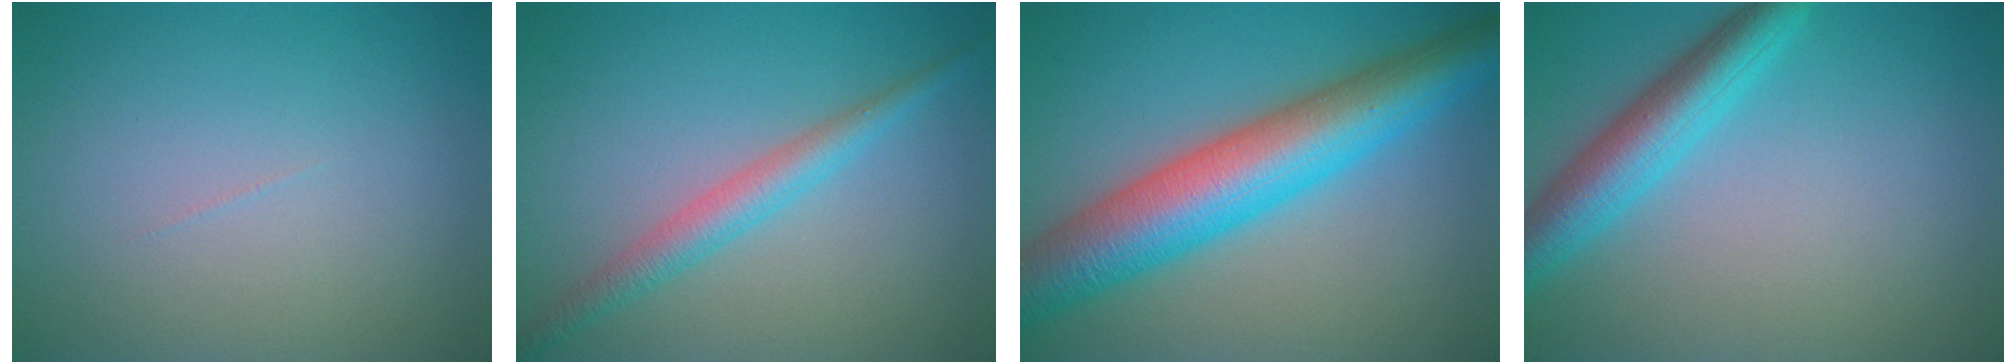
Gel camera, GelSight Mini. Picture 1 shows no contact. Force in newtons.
{"total": 2.8, "press": 2.8, "slide": 0.1}
{"total": 10.0, "press": 10.0, "slide": 0.3}
{"total": 4.8, "press": 4.8, "slide": 0.2}